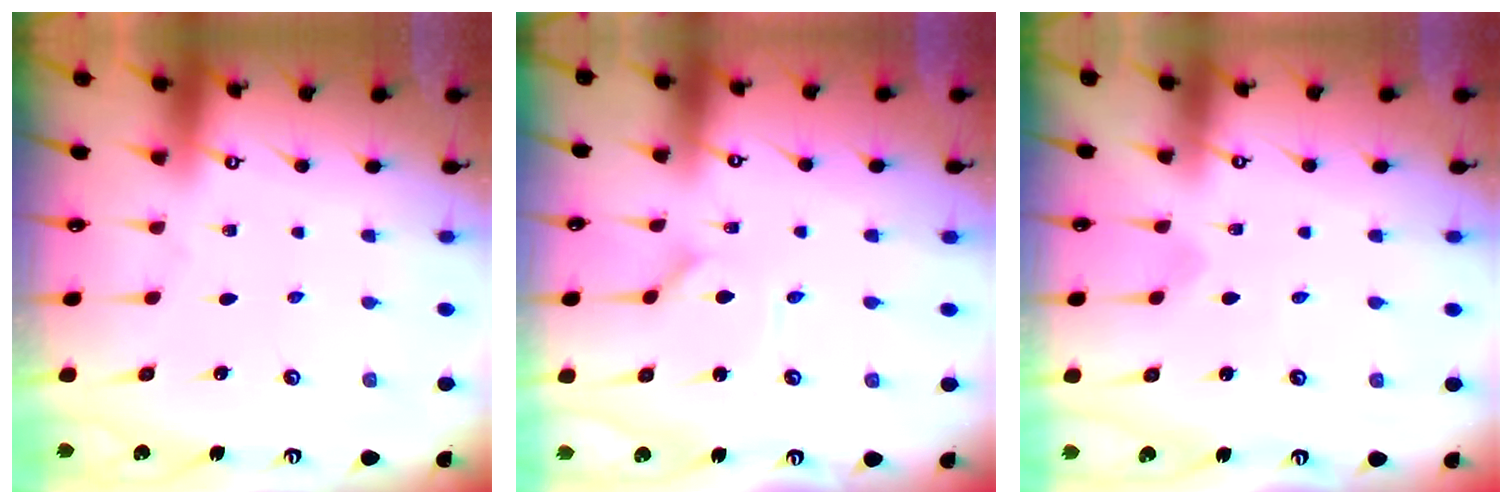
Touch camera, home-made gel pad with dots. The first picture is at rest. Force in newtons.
{"total": 1.0, "press": 1.0, "slide": 0.2}
{"total": 0.0}